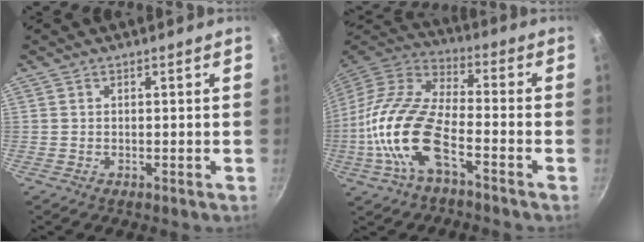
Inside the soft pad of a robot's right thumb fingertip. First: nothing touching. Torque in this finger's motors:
{"motor_torque": [0.11, 1.05, 2.17, -0.60, 0.51]}